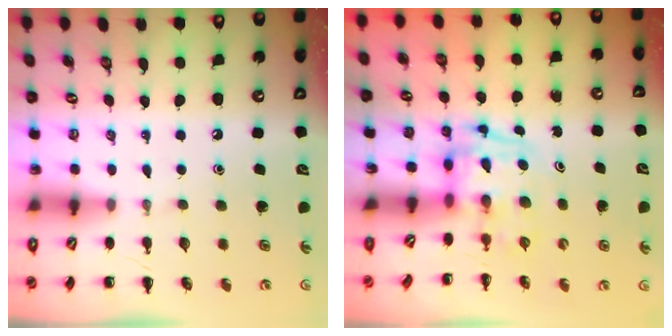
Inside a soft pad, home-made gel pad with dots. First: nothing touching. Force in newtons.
{"total": 3.3, "press": 3.3, "slide": 0.5}